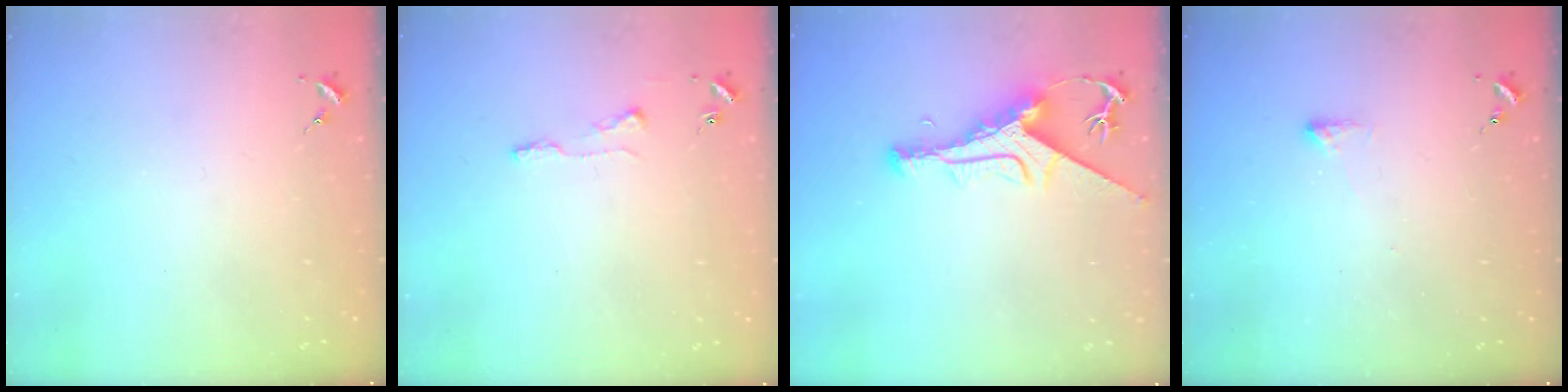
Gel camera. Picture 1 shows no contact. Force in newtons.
{"total": 4.3, "press": 4.3, "slide": 0.5}
{"total": 9.9, "press": 9.8, "slide": 1.3}
{"total": 2.5, "press": 2.4, "slide": 0.5}